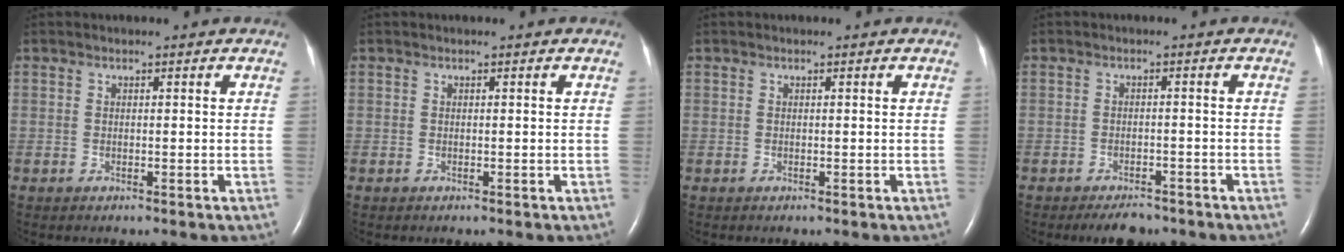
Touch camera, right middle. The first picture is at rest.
{"total": 0.0}
{"total": 0.0}
{"total": 3.7, "force": [-3.1, 1.4, 1.4], "torque": [-0.026, -0.002, -0.044]}